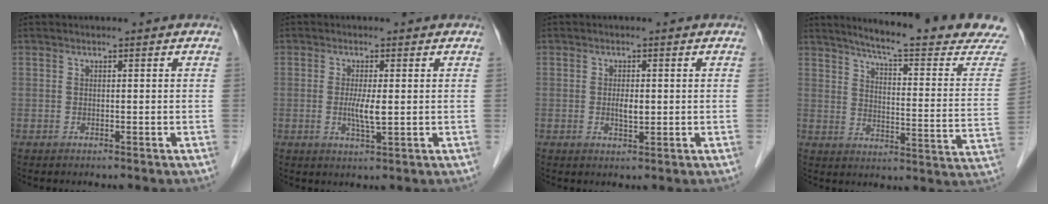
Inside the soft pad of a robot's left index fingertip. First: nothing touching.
{"total": 3.4, "force": [0.0, 0.4, 3.4], "torque": [-0.070, -0.005, 0.001]}
{"total": 2.2, "force": [0.0, 0.9, 2.0], "torque": [-0.040, -0.001, 0.001]}
{"total": 20.4, "force": [18.6, -0.5, 8.4], "torque": [-0.121, -0.089, 0.225]}